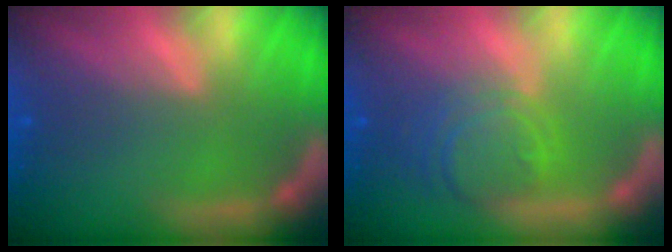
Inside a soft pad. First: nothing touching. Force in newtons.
{"total": 5.0}